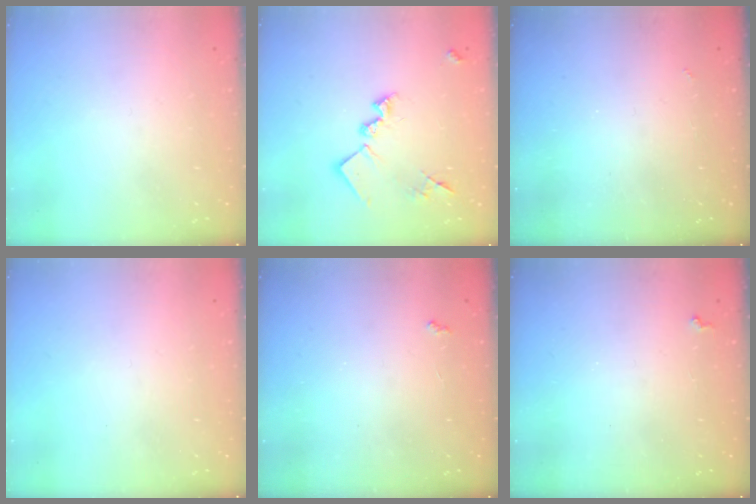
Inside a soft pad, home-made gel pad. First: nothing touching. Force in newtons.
{"total": 14.7, "press": 14.7, "slide": 0.7}
{"total": 1.9, "press": 1.8, "slide": 0.4}
{"total": 0.0}
{"total": 2.9, "press": 2.8, "slide": 0.5}
{"total": 0.8, "press": 0.8, "slide": 0.3}